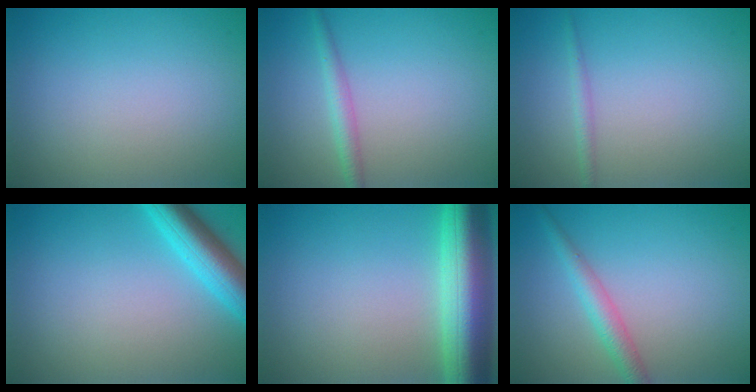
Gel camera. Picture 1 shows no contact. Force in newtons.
{"total": 1.9, "press": 1.9, "slide": 0.0}
{"total": 1.1, "press": 1.1, "slide": 0.1}
{"total": 5.1, "press": 5.1, "slide": 0.2}
{"total": 8.8, "press": 8.8, "slide": 0.4}
{"total": 2.4, "press": 2.4, "slide": 0.1}